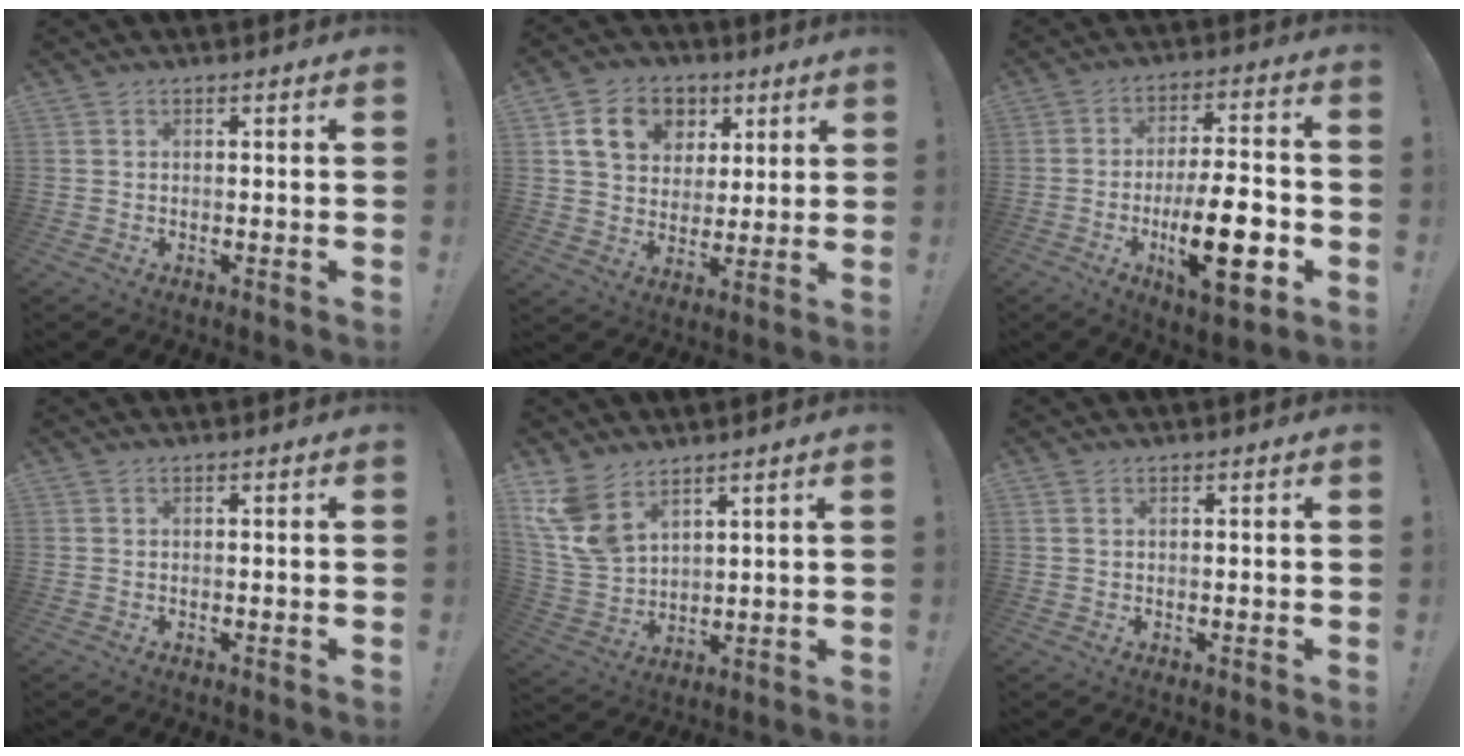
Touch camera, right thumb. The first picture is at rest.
{"total": 13.7, "force": [5.7, 10.8, 6.4], "torque": [-0.093, -0.016, 0.111]}
{"total": 18.9, "force": [-5.7, 6.0, 17.0], "torque": [-0.271, 0.008, -0.089]}
{"total": 0.0}
{"total": 10.4, "force": [7.2, 5.7, 4.9], "torque": [-0.117, -0.040, 0.146]}
{"total": 0.7, "force": [0.3, 0.5, 0.4], "torque": [-0.017, 0.004, 0.009]}